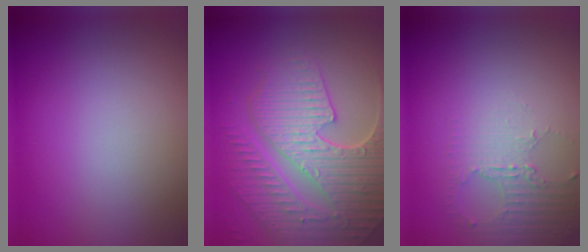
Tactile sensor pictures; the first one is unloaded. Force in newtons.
{"total": 9.4, "press": 6.2, "slide": 7.0}
{"total": 2.7, "press": 1.9, "slide": 1.9}